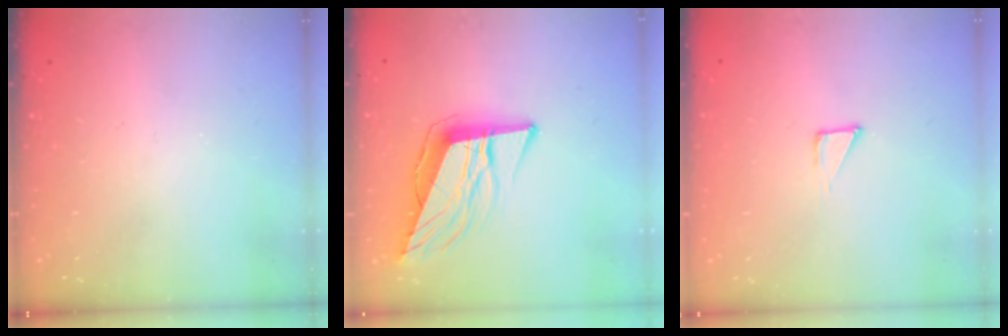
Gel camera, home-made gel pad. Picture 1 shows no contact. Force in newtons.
{"total": 12.4, "press": 11.9, "slide": 3.6}
{"total": 2.3, "press": 2.3, "slide": 0.1}